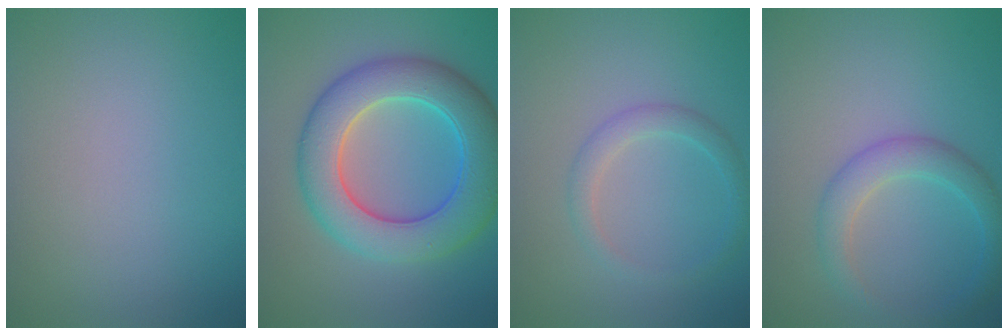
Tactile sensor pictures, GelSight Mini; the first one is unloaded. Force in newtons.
{"total": 9.0, "press": 9.0, "slide": 0.2}
{"total": 2.0, "press": 2.0, "slide": 0.2}
{"total": 3.2, "press": 3.2, "slide": 0.2}